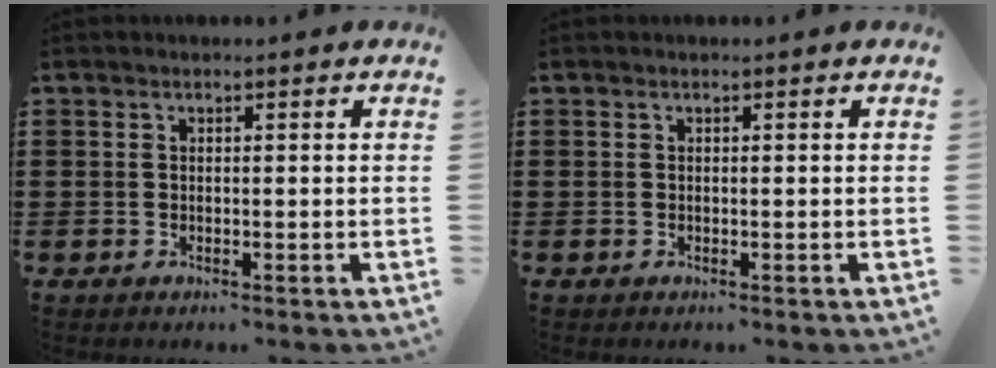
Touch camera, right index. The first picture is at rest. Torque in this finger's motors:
{"motor_torque": [0.11, -0.19, 0.00, 0.00]}